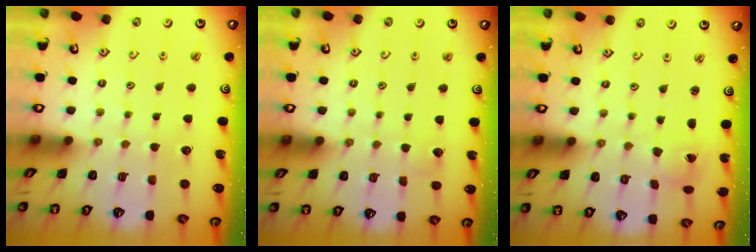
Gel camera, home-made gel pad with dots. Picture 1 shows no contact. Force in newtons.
{"total": 1.8, "press": 1.8, "slide": 0.2}
{"total": 0.6, "press": 0.6, "slide": 0.2}